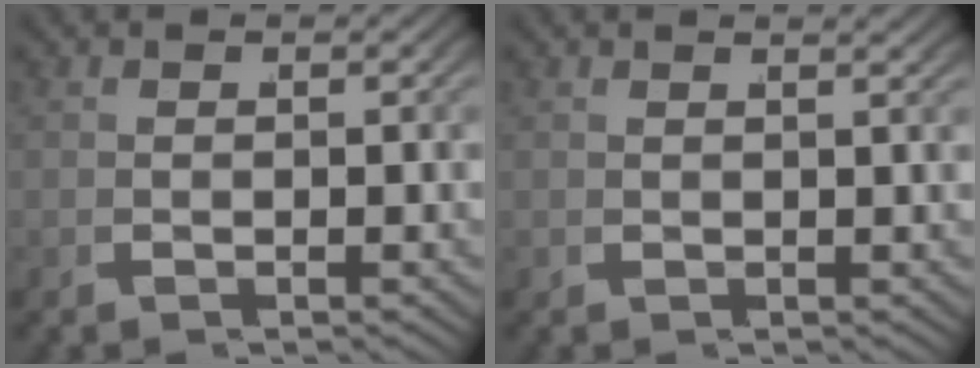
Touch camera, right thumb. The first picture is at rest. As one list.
[{"total": 1.4, "force": [0.6, -1.2, -0.6], "torque": [0.014, 0.007, 0.012]}]